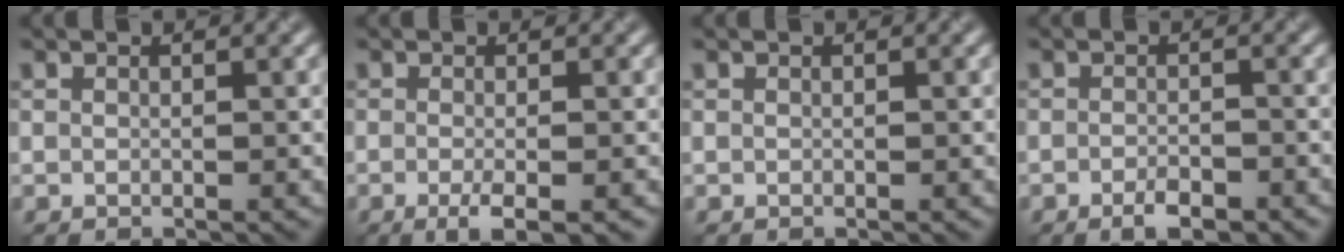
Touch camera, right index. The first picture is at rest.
{"total": 2.9, "force": [-1.1, 0.6, 2.5], "torque": [-0.042, -0.005, -0.022]}
{"total": 0.0}
{"total": 2.5, "force": [-1.5, 0.8, 1.8], "torque": [-0.031, -0.002, -0.026]}